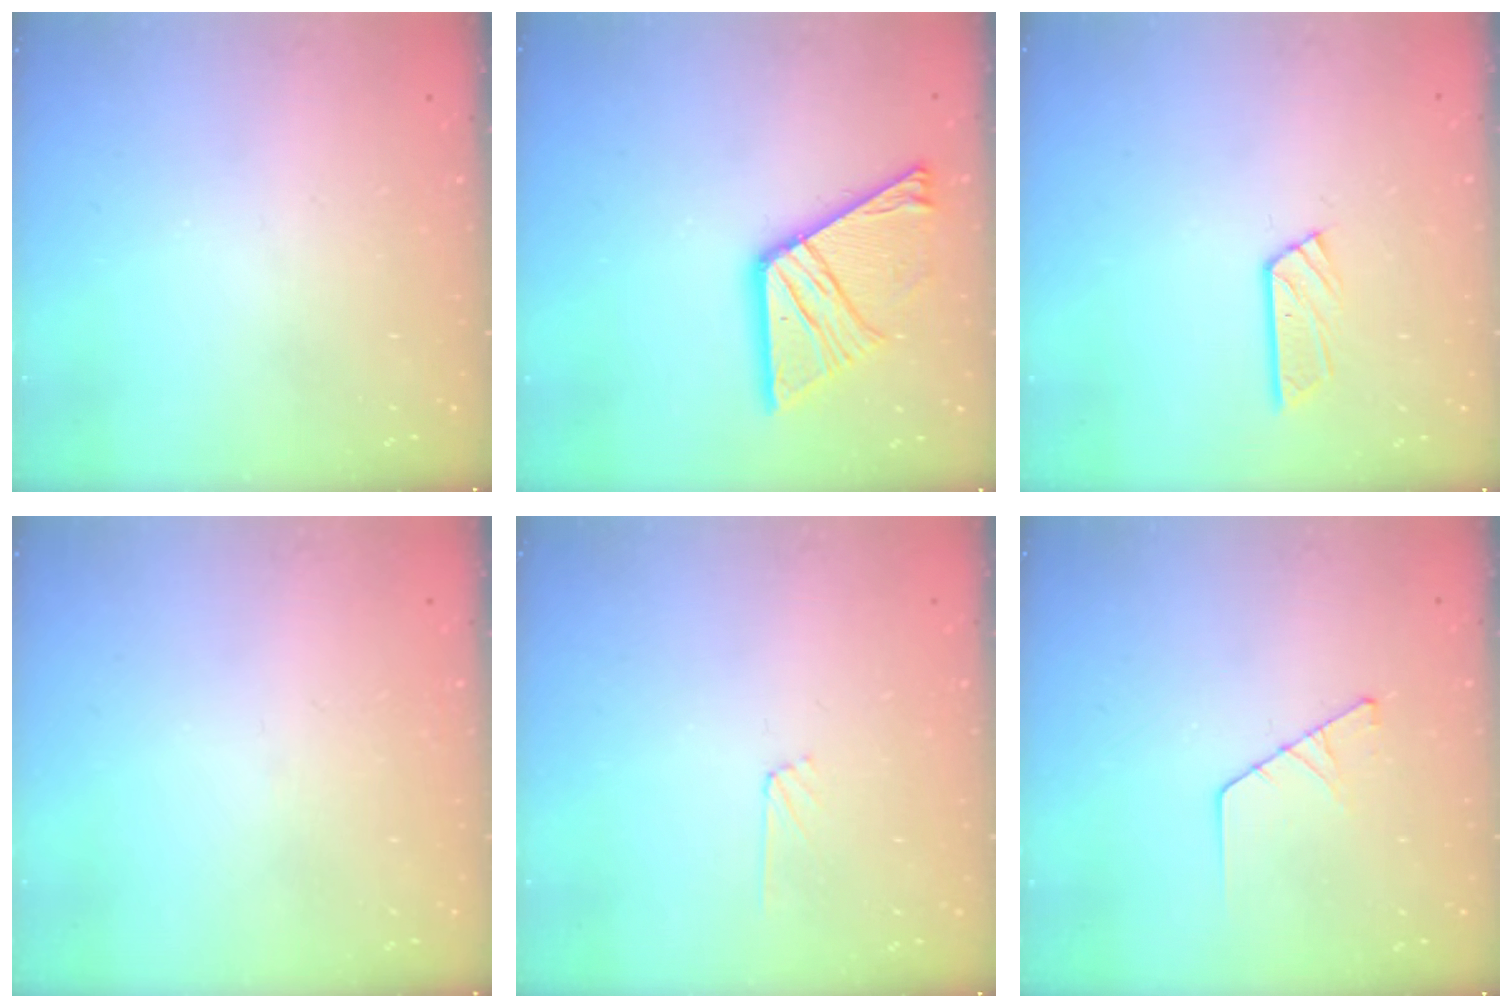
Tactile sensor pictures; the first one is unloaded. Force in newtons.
{"total": 17.3, "press": 17.2, "slide": 1.8}
{"total": 5.2, "press": 5.2, "slide": 0.3}
{"total": 2.7, "press": 2.6, "slide": 0.5}
{"total": 4.2, "press": 4.1, "slide": 0.5}
{"total": 3.7, "press": 3.7, "slide": 0.3}